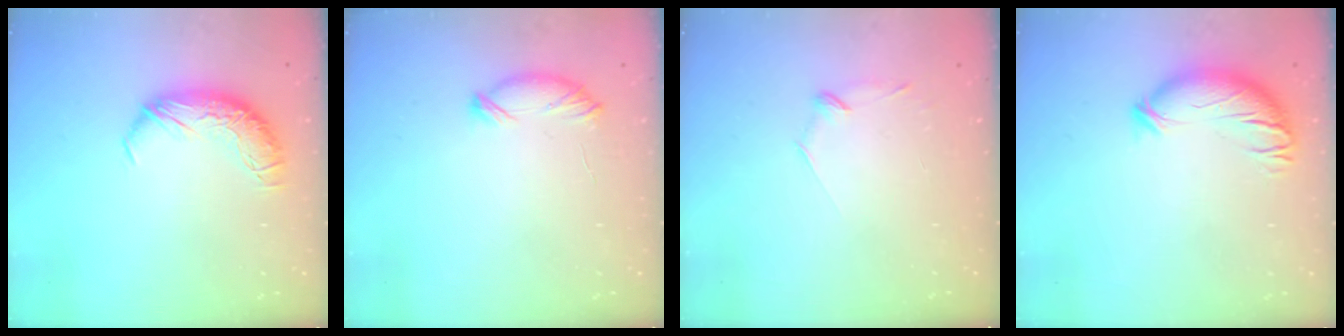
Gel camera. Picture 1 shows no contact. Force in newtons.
{"total": 7.0, "press": 6.9, "slide": 0.5}
{"total": 7.5, "press": 7.4, "slide": 0.7}
{"total": 3.8, "press": 3.0, "slide": 2.3}